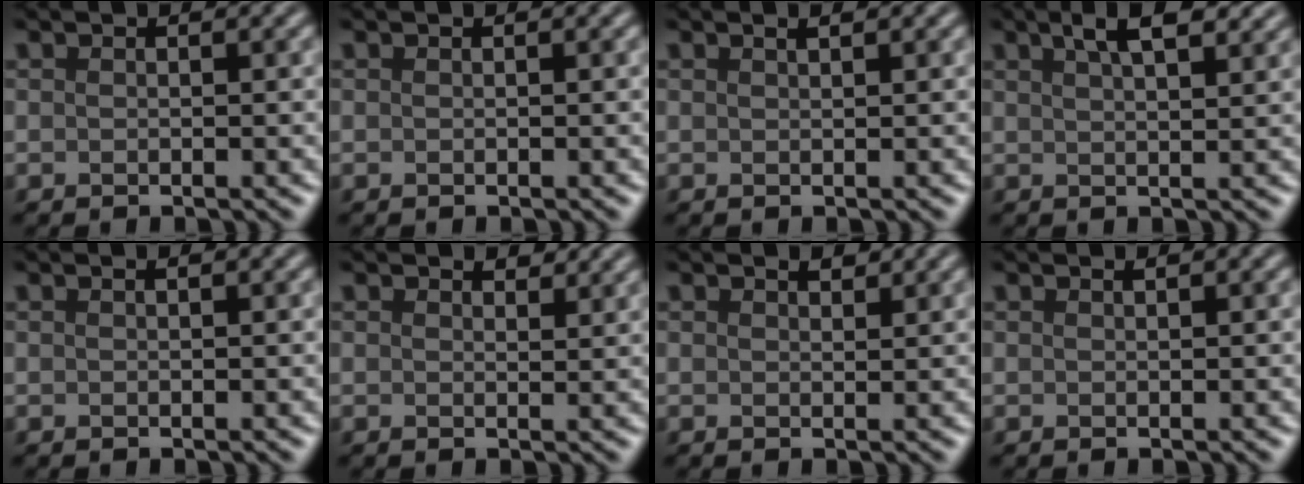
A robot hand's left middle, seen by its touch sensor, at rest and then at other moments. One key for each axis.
{"total": 0.0}
{"total": 0.6, "fx": 0.4, "fy": 0.0, "fz": 0.4, "tx": -0.009, "ty": 0.000, "tz": 0.008}
{"total": 4.3, "fx": 2.9, "fy": 1.2, "fz": 2.9, "tx": -0.039, "ty": 0.012, "tz": 0.042}
{"total": 0.0}
{"total": 1.6, "fx": 1.4, "fy": 0.4, "fz": 0.5, "tx": -0.012, "ty": -0.001, "tz": 0.020}
{"total": 1.0, "fx": 0.8, "fy": 0.4, "fz": 0.4, "tx": -0.010, "ty": 0.000, "tz": 0.014}
{"total": 0.0}